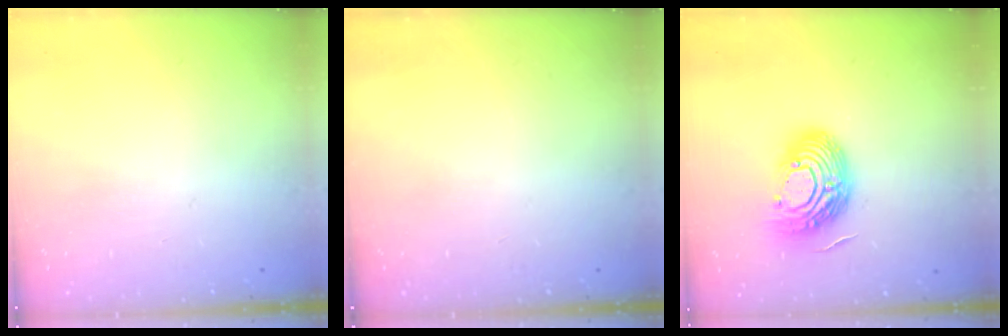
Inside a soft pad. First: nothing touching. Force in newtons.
{"total": 0.0}
{"total": 16.2, "press": 16.1, "slide": 1.2}